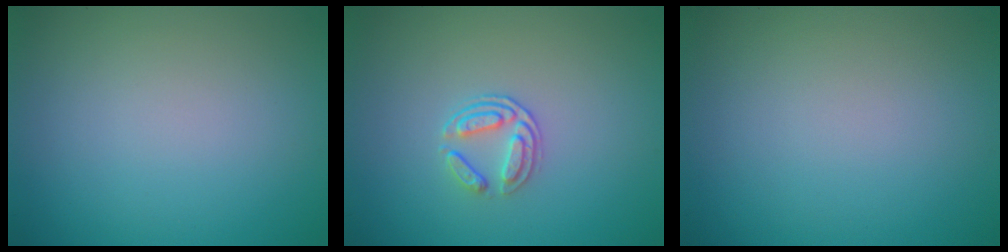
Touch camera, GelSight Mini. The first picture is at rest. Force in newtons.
{"total": 2.0, "press": 1.4, "slide": 1.4}
{"total": 0.0}